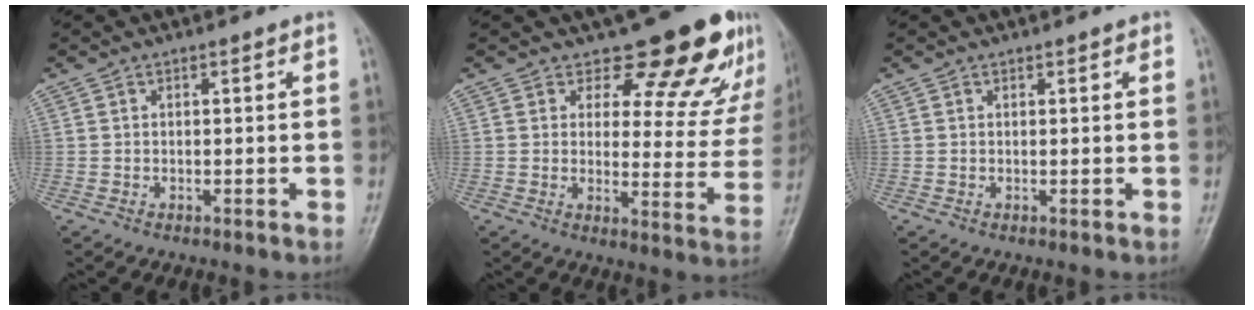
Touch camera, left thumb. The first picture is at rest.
{"total": 14.9, "force": [12.2, 6.3, 5.9], "torque": [-0.014, -0.094, 0.135]}
{"total": 0.7, "force": [0.5, 0.4, 0.3], "torque": [0.002, -0.002, 0.003]}